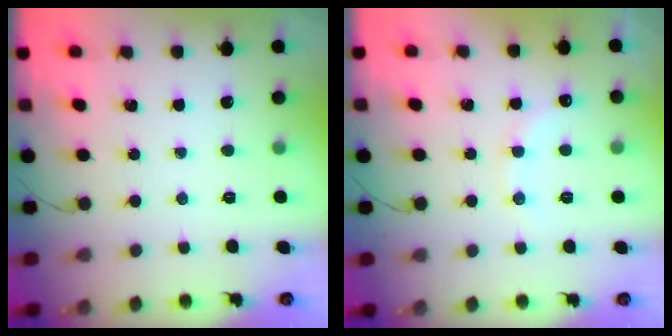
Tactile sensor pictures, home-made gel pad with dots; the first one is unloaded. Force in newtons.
{"total": 9.8, "press": 9.7, "slide": 1.4}